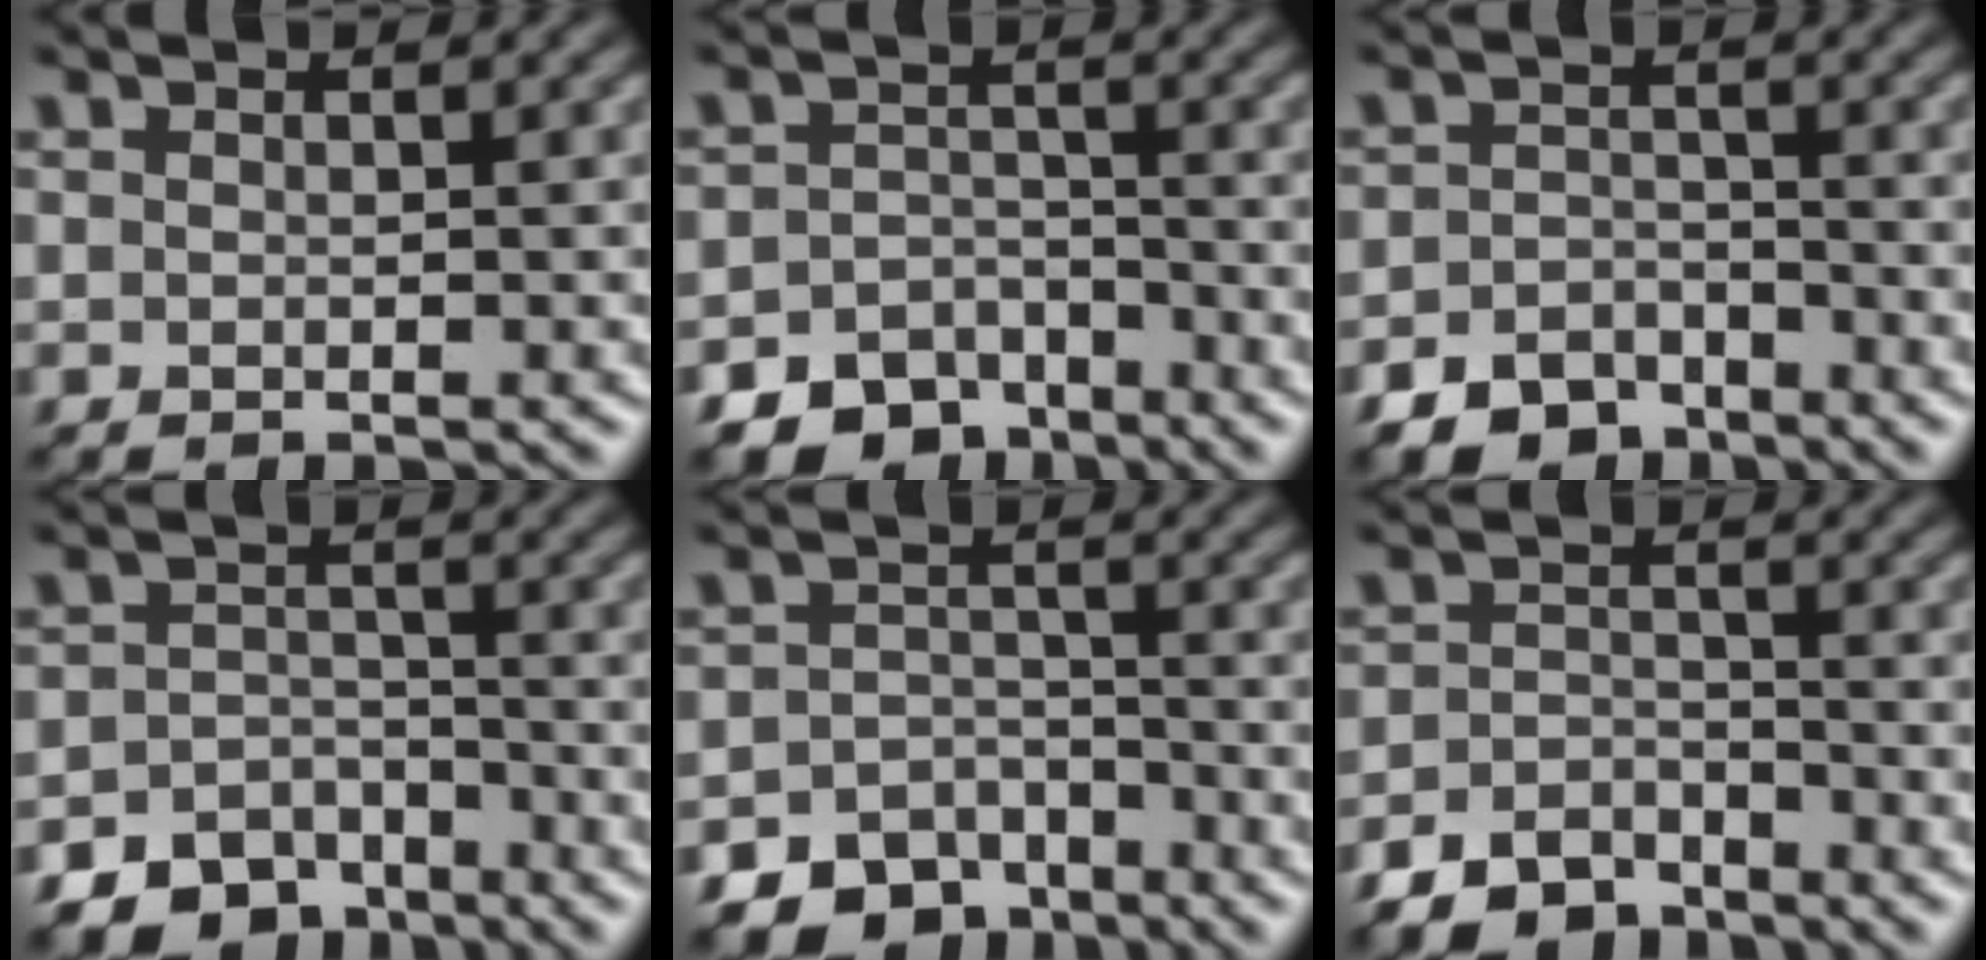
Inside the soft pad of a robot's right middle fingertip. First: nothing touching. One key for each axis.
{"total": 8.4, "fx": -6.5, "fy": 5.2, "fz": 1.1, "tx": -0.004, "ty": -0.023, "tz": -0.095}
{"total": 4.0, "fx": -3.2, "fy": 2.2, "fz": 0.9, "tx": -0.016, "ty": 0.003, "tz": -0.061}
{"total": 7.6, "fx": -6.0, "fy": 4.6, "fz": 1.1, "tx": -0.001, "ty": -0.016, "tz": -0.089}
{"total": 9.5, "fx": -7.3, "fy": 6.0, "fz": 1.2, "tx": -0.008, "ty": -0.032, "tz": -0.109}
{"total": 4.2, "fx": -3.5, "fy": 1.9, "fz": 1.0, "tx": -0.017, "ty": 0.000, "tz": -0.072}